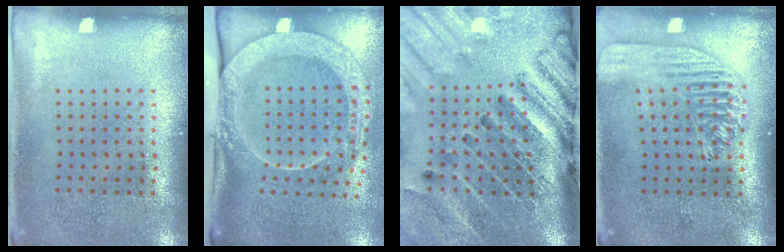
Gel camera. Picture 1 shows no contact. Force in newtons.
{"total": 2.8, "press": 2.0, "slide": 1.9}
{"total": 4.5, "press": 3.3, "slide": 3.0}
{"total": 1.7, "press": 1.5, "slide": 0.7}